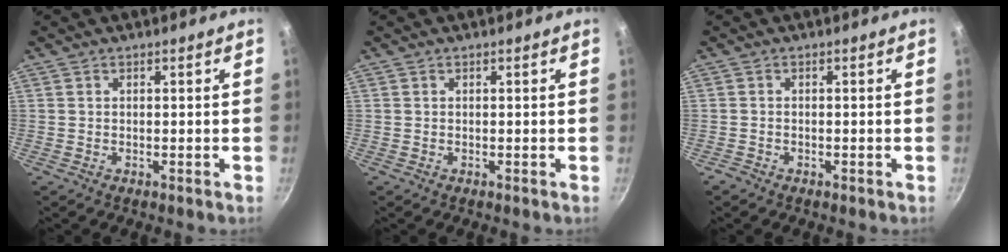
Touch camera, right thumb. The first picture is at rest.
{"total": 0.0}
{"total": 0.9, "force": [-0.8, 0.5, 0.2], "torque": [-0.011, 0.009, -0.015]}